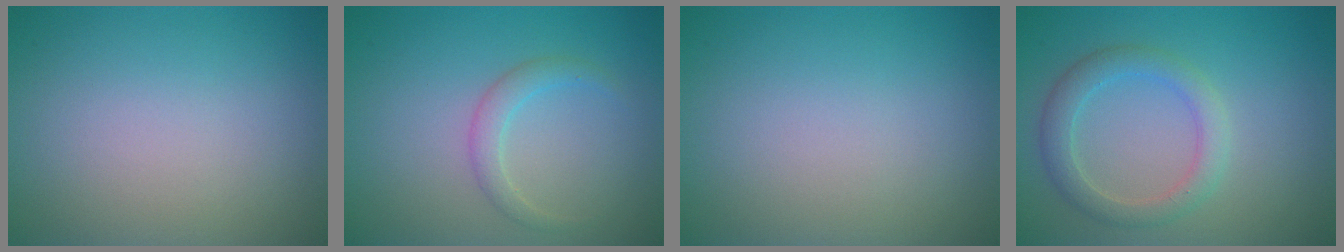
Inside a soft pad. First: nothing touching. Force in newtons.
{"total": 1.7, "press": 1.7, "slide": 0.2}
{"total": 0.0}
{"total": 3.0, "press": 3.0, "slide": 0.1}